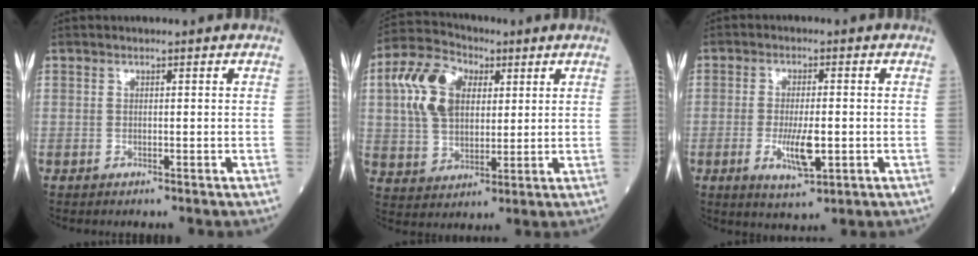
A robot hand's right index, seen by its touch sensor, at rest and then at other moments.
{"total": 11.8, "force": [3.4, 7.5, 8.5], "torque": [-0.196, 0.035, 0.064]}
{"total": 6.2, "force": [-1.5, 1.6, 5.9], "torque": [-0.111, -0.010, -0.021]}